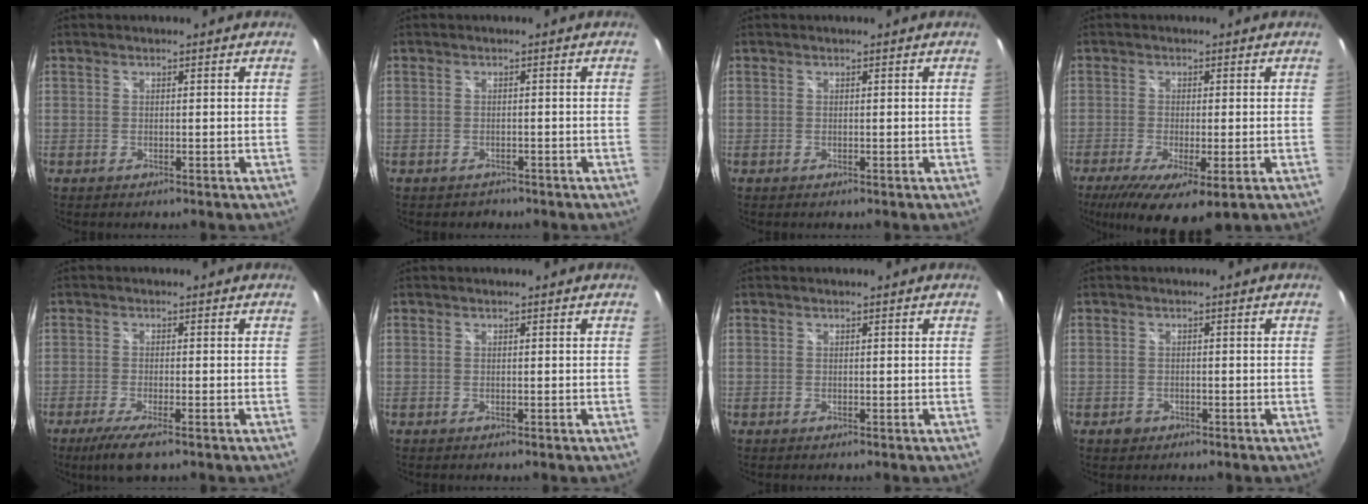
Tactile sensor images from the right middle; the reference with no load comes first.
{"total": 1.9, "force": [-1.3, 1.3, 0.2], "torque": [-0.008, -0.003, -0.017]}
{"total": 0.0}
{"total": 10.3, "force": [-5.3, 2.7, 8.4], "torque": [-0.168, -0.042, -0.084]}
{"total": 5.7, "force": [-3.7, 0.7, 4.3], "torque": [-0.096, -0.022, -0.065]}
{"total": 0.0}
{"total": 0.0}
{"total": 1.8, "force": [-1.0, 1.4, 0.3], "torque": [-0.007, 0.000, -0.012]}